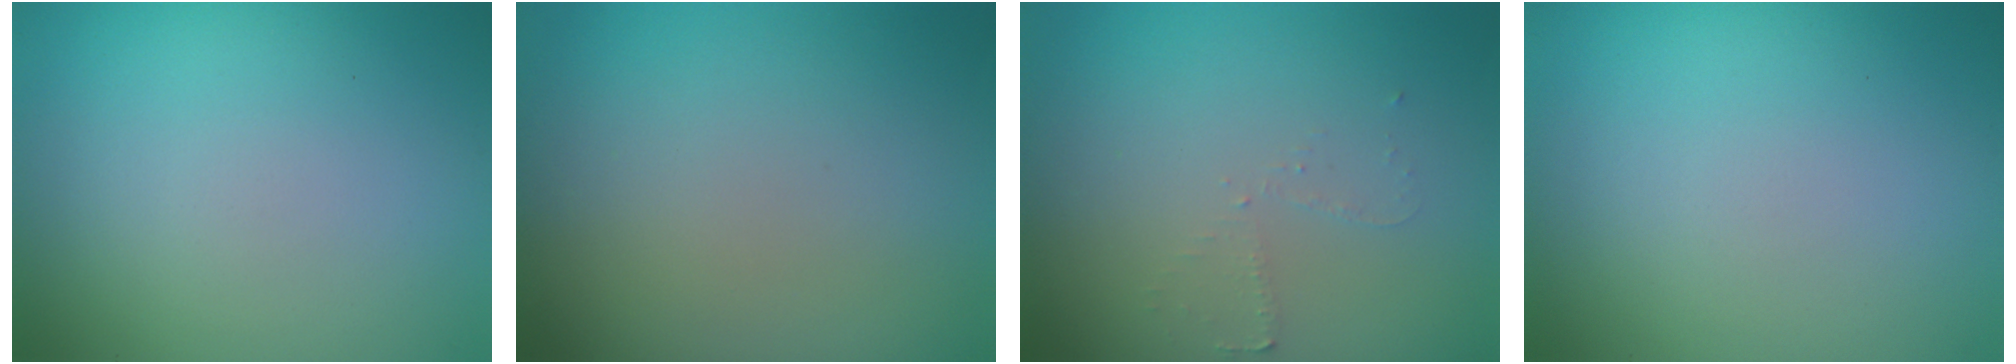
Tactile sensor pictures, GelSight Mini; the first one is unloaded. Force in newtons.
{"total": 0.0}
{"total": 1.2, "press": 1.1, "slide": 0.3}
{"total": 0.0}